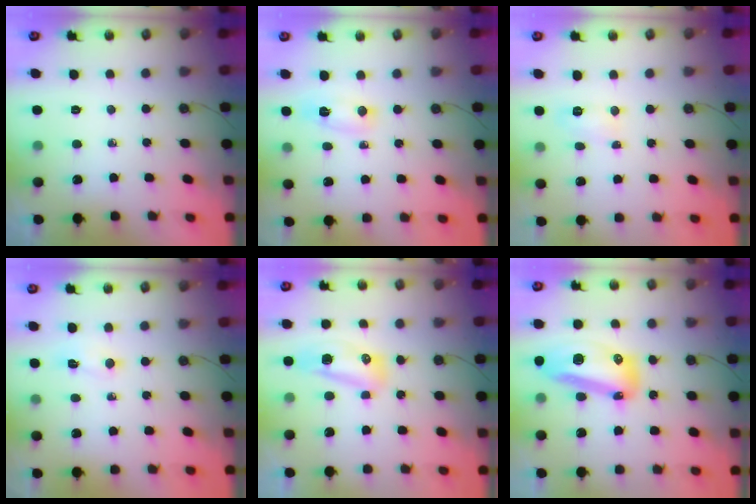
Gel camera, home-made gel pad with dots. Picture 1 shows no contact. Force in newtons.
{"total": 3.5, "press": 3.2, "slide": 1.5}
{"total": 4.0, "press": 3.9, "slide": 0.5}
{"total": 2.8, "press": 2.7, "slide": 0.7}
{"total": 8.4, "press": 8.3, "slide": 1.2}
{"total": 15.4, "press": 15.2, "slide": 2.1}